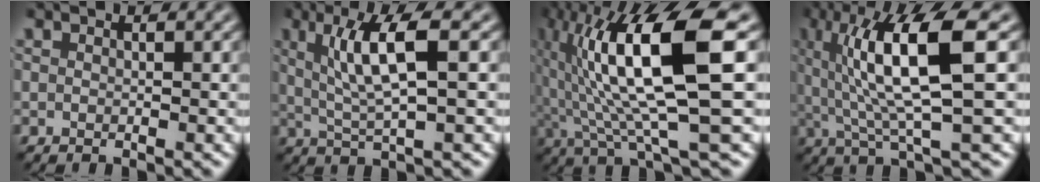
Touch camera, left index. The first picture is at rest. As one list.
[{"total": 5.6, "force": [0.7, 0.8, 5.5], "torque": [-0.099, 0.010, 0.023]}, {"total": 13.0, "force": [1.4, 2.6, 12.6], "torque": [-0.219, 0.010, 0.038]}, {"total": 9.1, "force": [1.5, 1.8, 8.8], "torque": [-0.146, 0.001, 0.036]}]